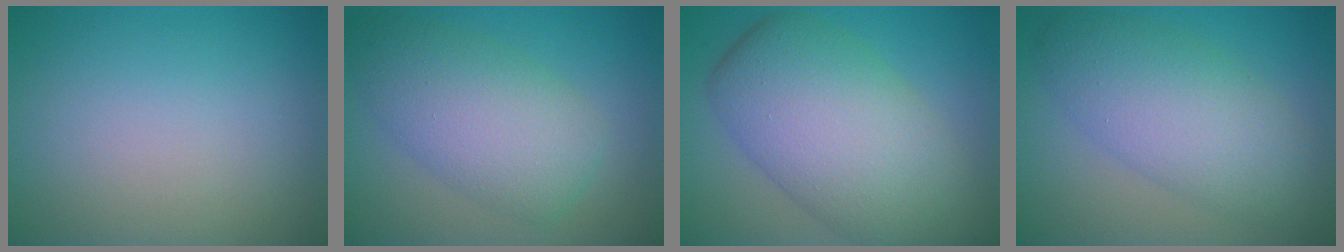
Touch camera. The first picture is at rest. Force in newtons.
{"total": 6.9, "press": 6.9, "slide": 0.4}
{"total": 10.8, "press": 10.8, "slide": 0.4}
{"total": 6.9, "press": 6.9, "slide": 0.2}